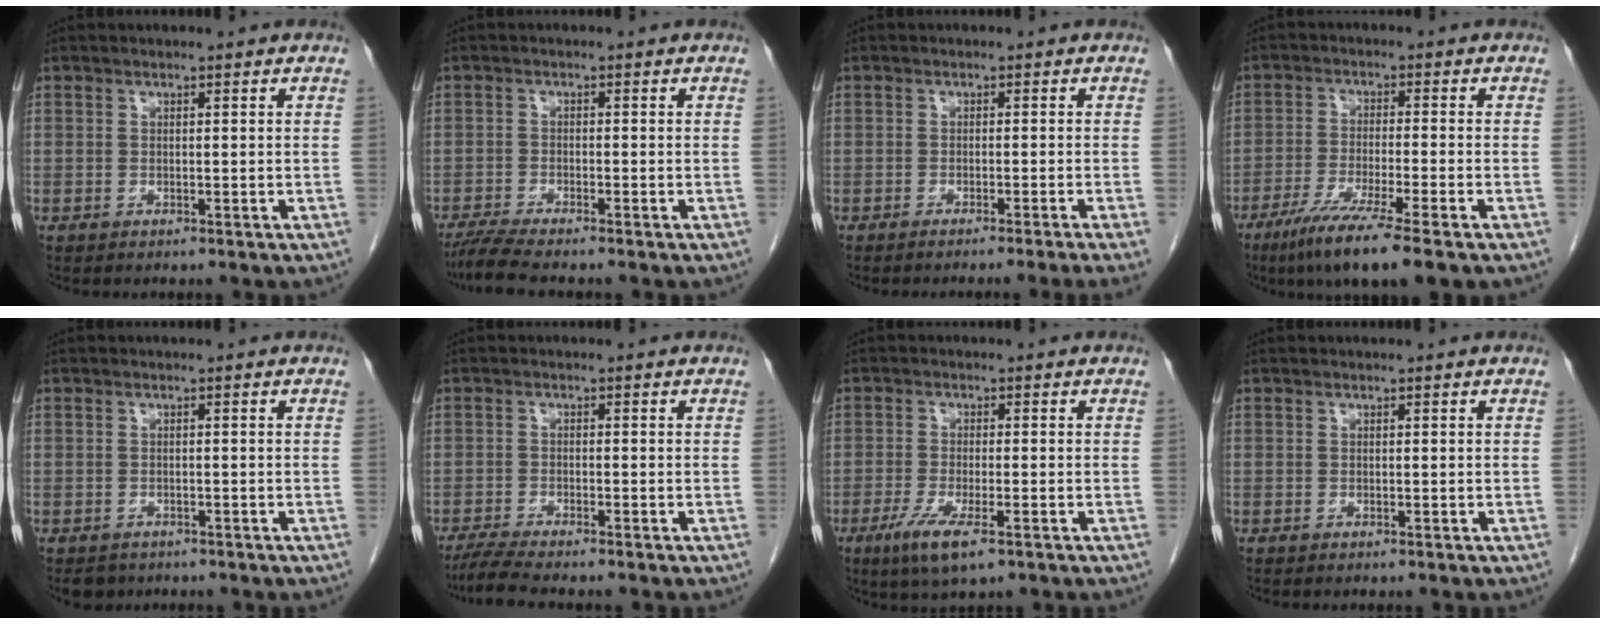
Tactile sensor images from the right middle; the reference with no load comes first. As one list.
[{"total": 4.3, "force": [-3.7, -0.5, 2.1], "torque": [-0.047, -0.018, -0.071]}, {"total": 4.9, "force": [-3.7, -1.7, 2.7], "torque": [-0.020, 0.000, -0.049]}, {"total": 10.2, "force": [-6.9, -0.4, 7.5], "torque": [-0.135, -0.032, -0.114]}, {"total": 2.6, "force": [-2.0, 1.6, 0.4], "torque": [-0.012, -0.001, -0.027]}, {"total": 4.4, "force": [-3.8, -0.4, 2.2], "torque": [-0.047, -0.018, -0.070]}, {"total": 6.9, "force": [-4.0, 0.9, 5.5], "torque": [-0.114, -0.020, -0.070]}, {"total": 0.0}]